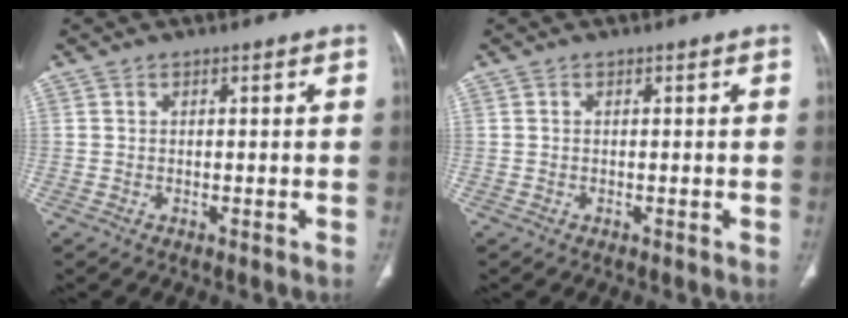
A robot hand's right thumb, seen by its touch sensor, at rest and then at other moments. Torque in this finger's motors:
{"motor_torque": [0.12, 0.08, 0.23, -0.30, 0.00]}